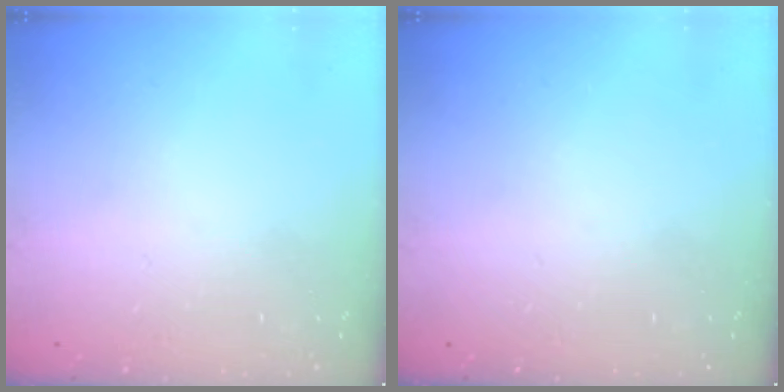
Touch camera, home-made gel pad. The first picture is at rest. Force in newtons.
{"total": 0.0}